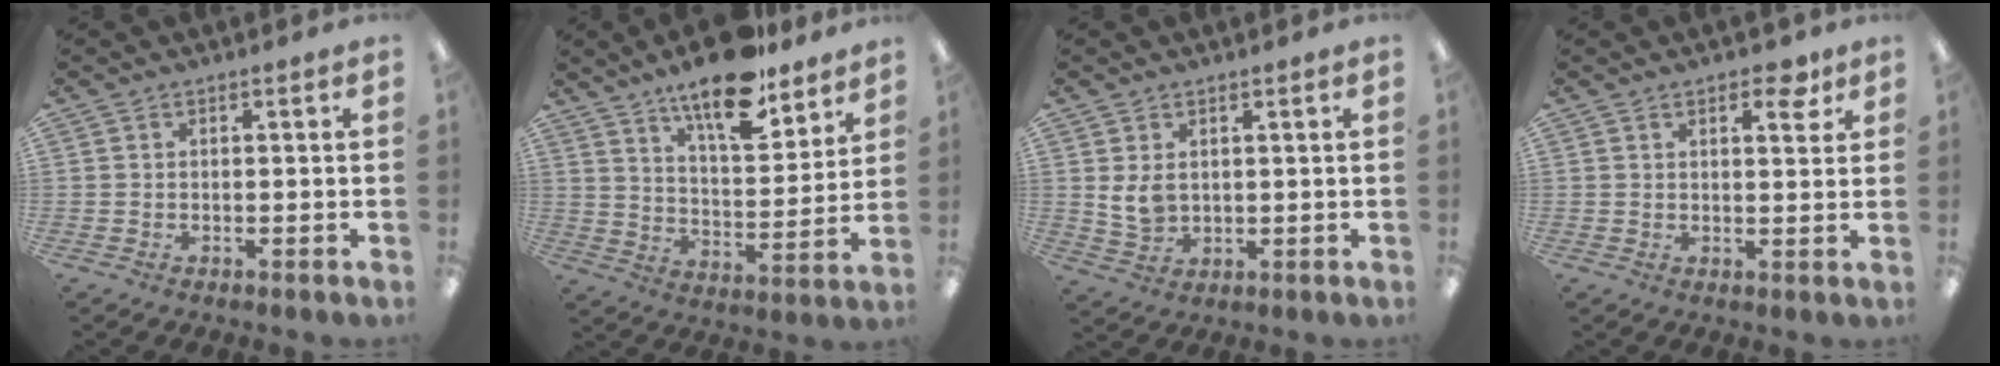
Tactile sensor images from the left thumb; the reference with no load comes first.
{"total": 15.6, "force": [12.3, 5.0, 8.2], "torque": [-0.130, -0.078, 0.210]}
{"total": 5.0, "force": [1.6, 3.5, 3.2], "torque": [-0.070, -0.007, 0.028]}
{"total": 5.1, "force": [3.4, 2.1, 3.2], "torque": [-0.030, -0.015, 0.051]}